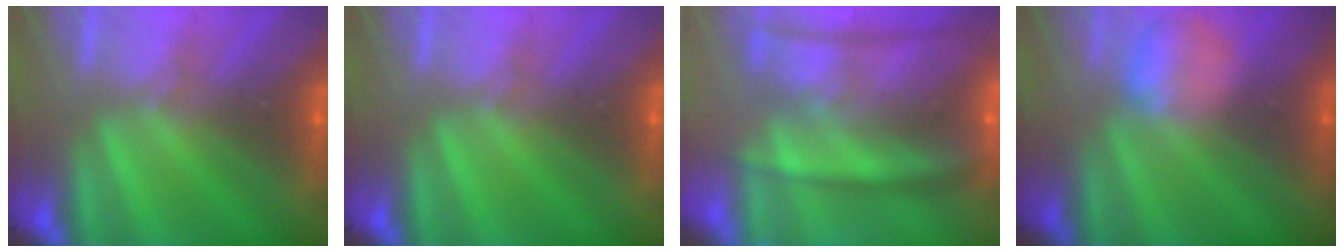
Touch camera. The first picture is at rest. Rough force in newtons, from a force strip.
{"total": 0.0}
{"total": 7.3}
{"total": 2.3}